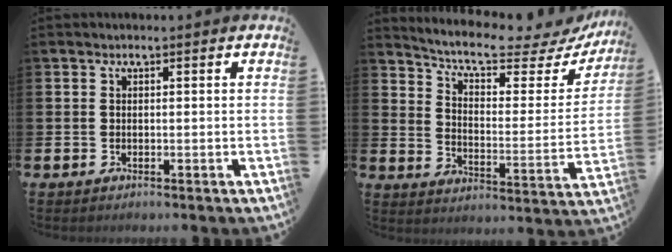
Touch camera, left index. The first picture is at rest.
{"total": 7.4, "force": [6.6, 1.6, 2.9], "torque": [-0.075, -0.054, 0.105]}